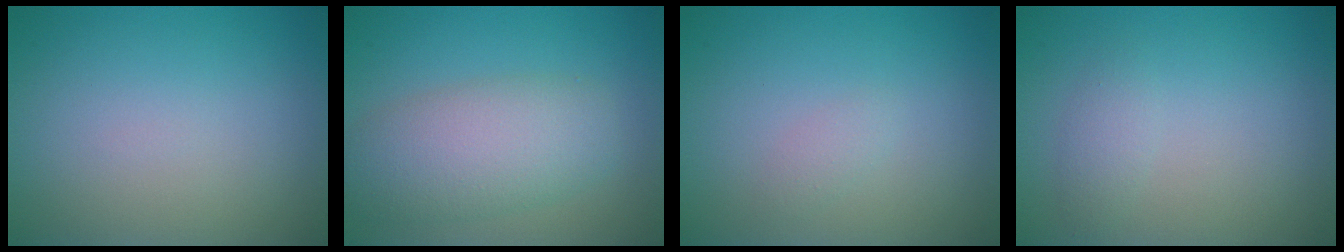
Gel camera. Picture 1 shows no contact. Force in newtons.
{"total": 5.8, "press": 5.7, "slide": 0.2}
{"total": 0.8, "press": 0.8, "slide": 0.0}
{"total": 1.2, "press": 1.2, "slide": 0.0}